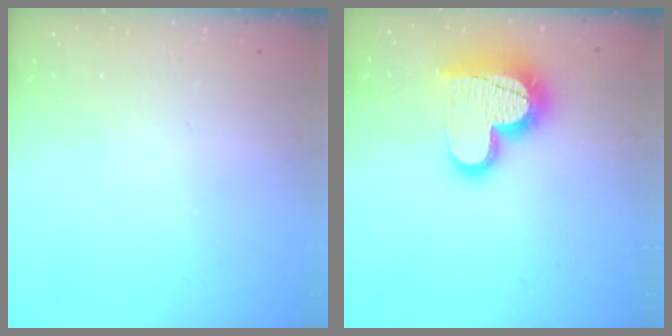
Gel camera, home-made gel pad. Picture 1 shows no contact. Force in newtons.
{"total": 18.9, "press": 18.9, "slide": 1.4}